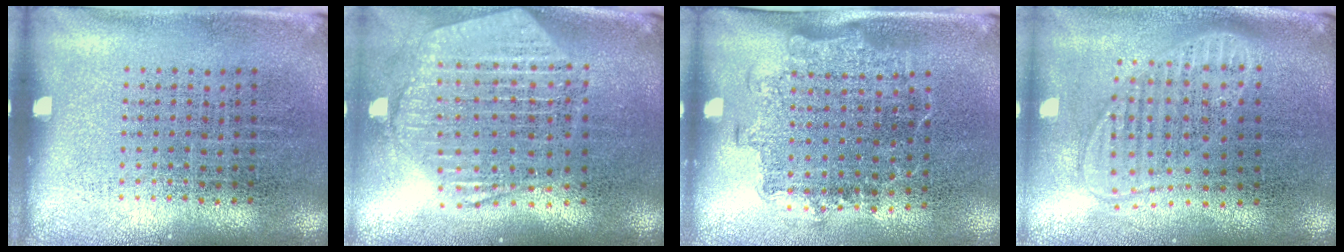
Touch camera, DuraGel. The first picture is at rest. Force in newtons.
{"total": 2.7, "press": 2.2, "slide": 1.5}
{"total": 1.4, "press": 1.2, "slide": 0.8}
{"total": 1.9, "press": 1.6, "slide": 1.1}